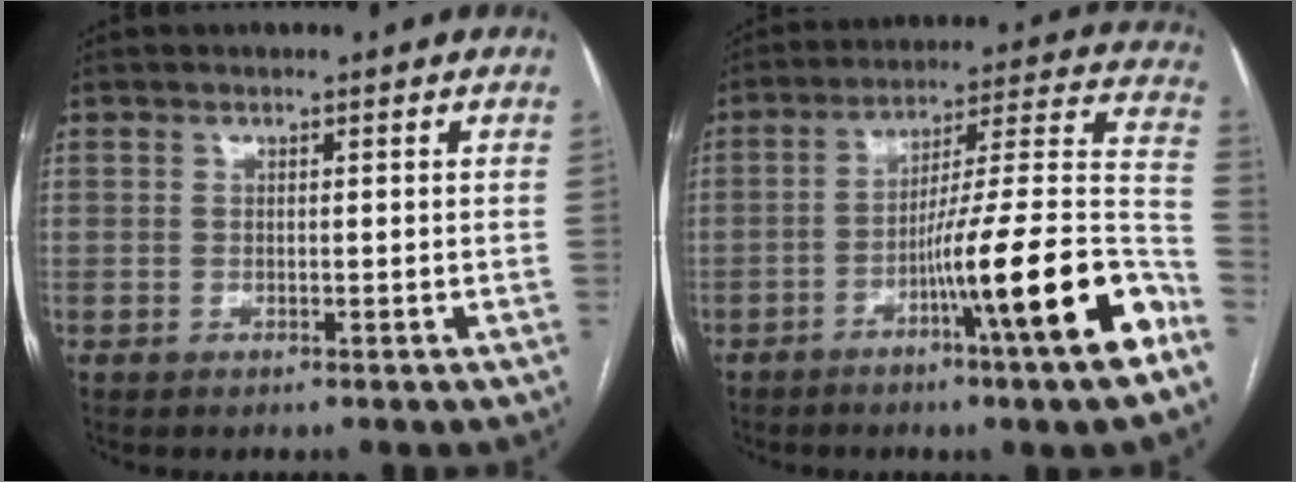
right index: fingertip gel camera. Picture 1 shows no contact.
{"total": 19.6, "force": [-9.1, -1.0, 17.3], "torque": [-0.220, -0.005, -0.144]}